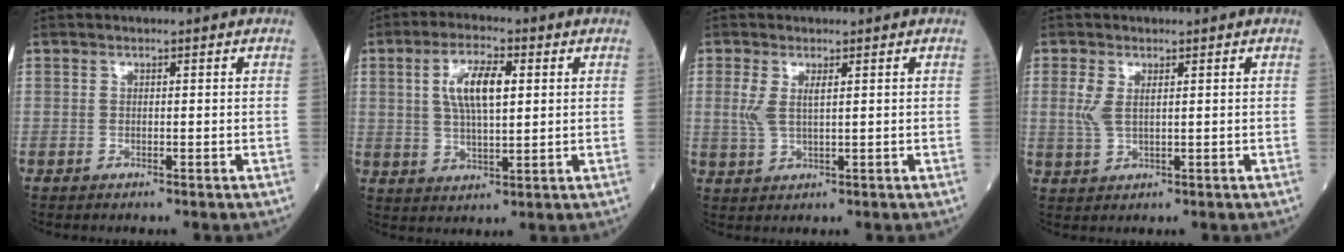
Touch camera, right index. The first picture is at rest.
{"total": 8.1, "force": [2.1, 2.3, 7.4], "torque": [-0.145, 0.009, 0.043]}
{"total": 3.3, "force": [1.0, 0.9, 3.0], "torque": [-0.074, 0.004, 0.028]}
{"total": 3.0, "force": [0.9, 1.1, 2.6], "torque": [-0.068, 0.003, 0.027]}